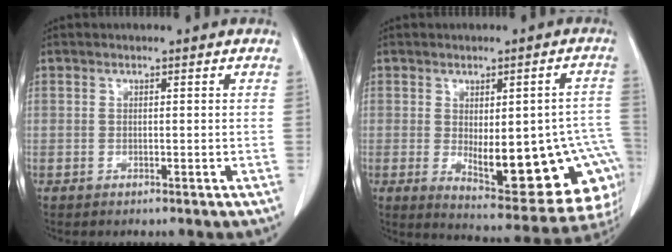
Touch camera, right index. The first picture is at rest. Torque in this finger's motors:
{"motor_torque": [1.51, -0.62, 0.37, 0.07]}